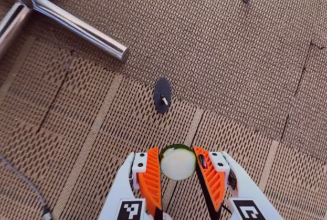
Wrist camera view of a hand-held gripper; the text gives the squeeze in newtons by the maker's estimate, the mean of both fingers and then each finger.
{"total": 9.5, "left": 9.0, "right": 9.9}